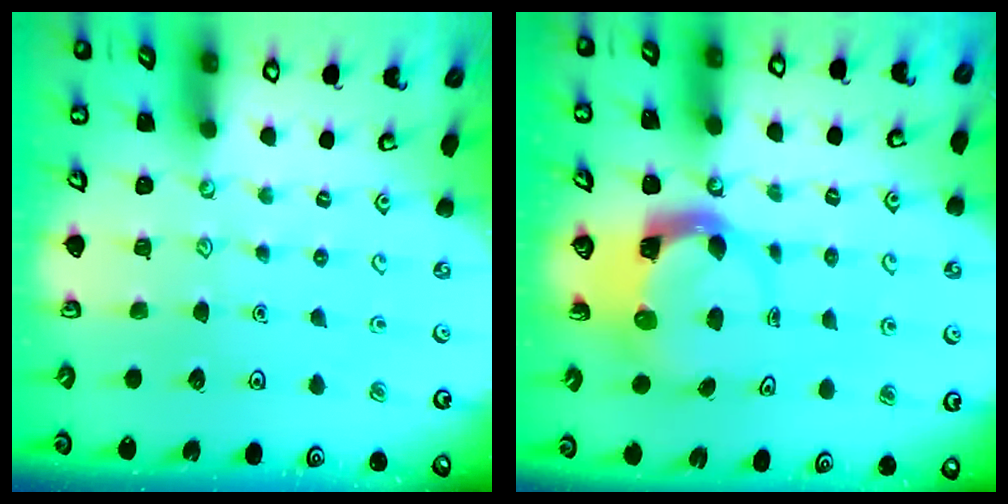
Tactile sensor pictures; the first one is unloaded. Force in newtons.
{"total": 3.8, "press": 3.8, "slide": 0.6}